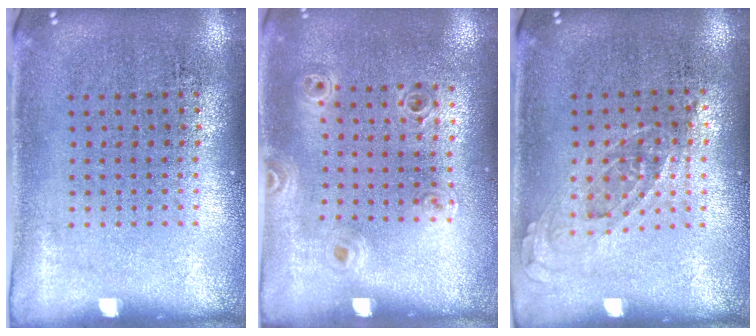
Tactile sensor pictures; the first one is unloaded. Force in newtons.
{"total": 0.9, "press": 0.9, "slide": 0.3}
{"total": 0.7, "press": 0.7, "slide": 0.3}